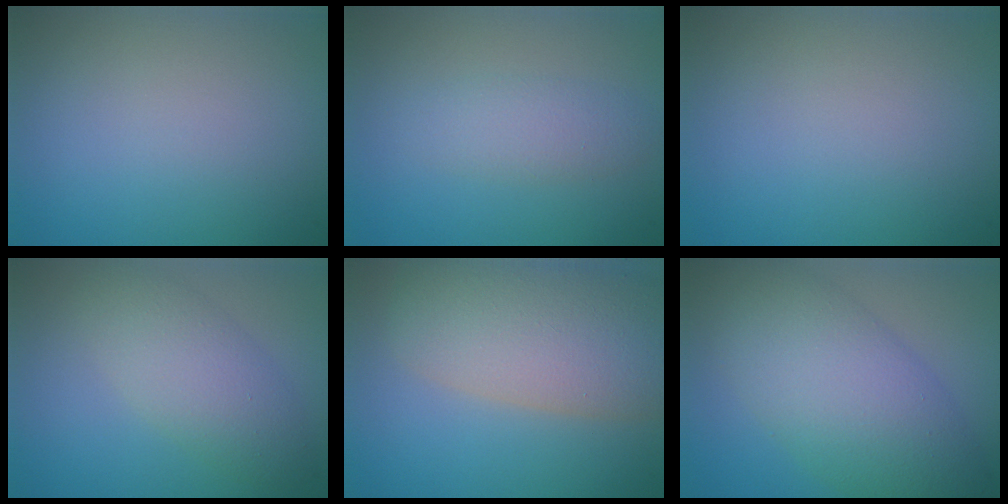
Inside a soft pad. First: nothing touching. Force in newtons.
{"total": 2.3, "press": 2.3, "slide": 0.0}
{"total": 0.0}
{"total": 4.0, "press": 4.0, "slide": 0.3}
{"total": 9.7, "press": 9.7, "slide": 0.6}
{"total": 8.6, "press": 8.5, "slide": 0.5}